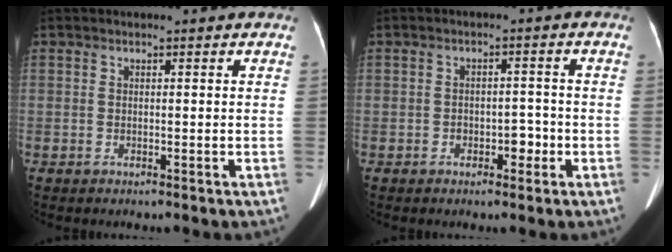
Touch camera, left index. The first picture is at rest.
{"total": 2.8, "force": [-1.3, 1.6, 1.9], "torque": [-0.025, 0.007, -0.016]}